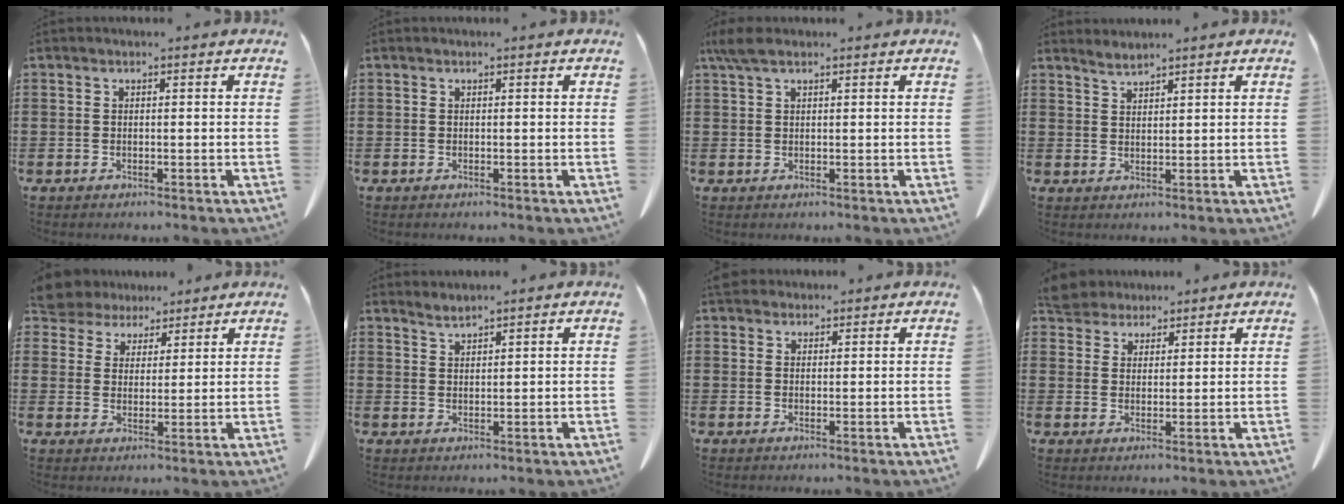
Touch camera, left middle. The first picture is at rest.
{"total": 0.0}
{"total": 2.8, "force": [1.6, 1.0, 2.1], "torque": [-0.047, 0.004, 0.029]}
{"total": 1.6, "force": [1.6, -0.1, 0.2], "torque": [-0.009, -0.002, 0.032]}
{"total": 5.4, "force": [4.8, 2.5, 0.3], "torque": [-0.033, -0.010, 0.091]}
{"total": 1.6, "force": [1.5, -0.2, 0.1], "torque": [-0.005, -0.001, 0.030]}
{"total": 2.1, "force": [1.8, 1.0, 0.5], "torque": [-0.017, 0.006, 0.035]}
{"total": 4.9, "force": [4.6, 1.7, 0.7], "torque": [-0.034, -0.007, 0.087]}